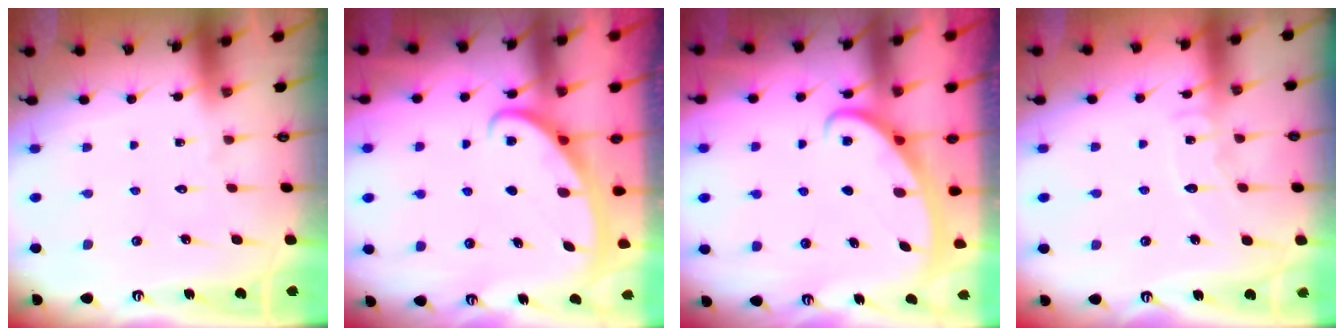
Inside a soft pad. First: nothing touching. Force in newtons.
{"total": 2.5, "press": 2.5, "slide": 0.4}
{"total": 2.6, "press": 2.5, "slide": 0.4}
{"total": 6.5, "press": 6.5, "slide": 0.6}